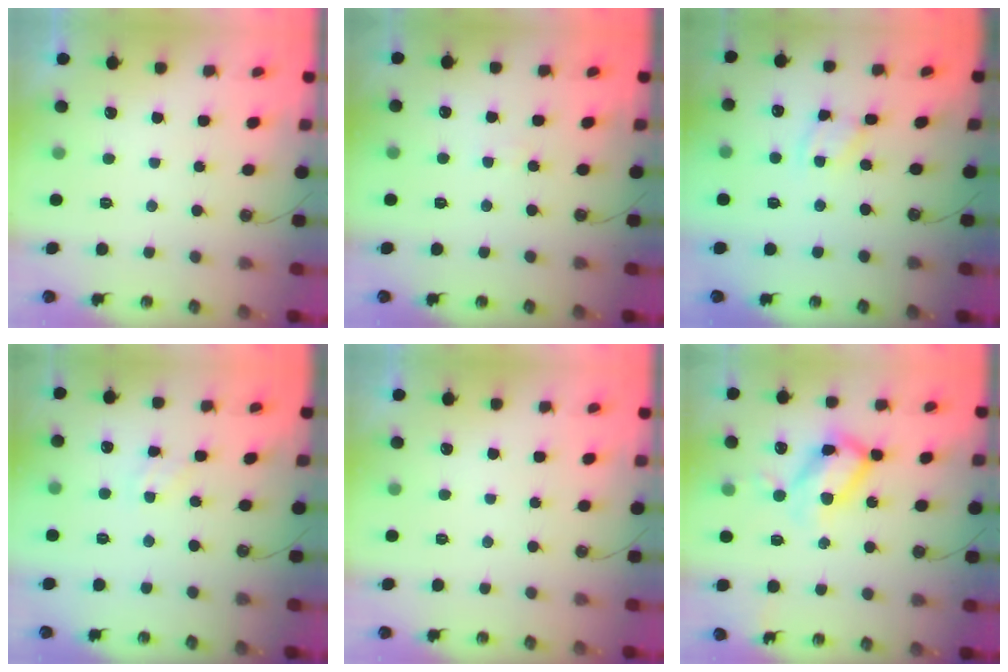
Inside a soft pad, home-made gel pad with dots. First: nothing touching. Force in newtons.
{"total": 1.0, "press": 1.0, "slide": 0.1}
{"total": 1.9, "press": 1.9, "slide": 0.3}
{"total": 1.7, "press": 1.7, "slide": 0.3}
{"total": 0.0}
{"total": 15.2, "press": 15.2, "slide": 1.3}